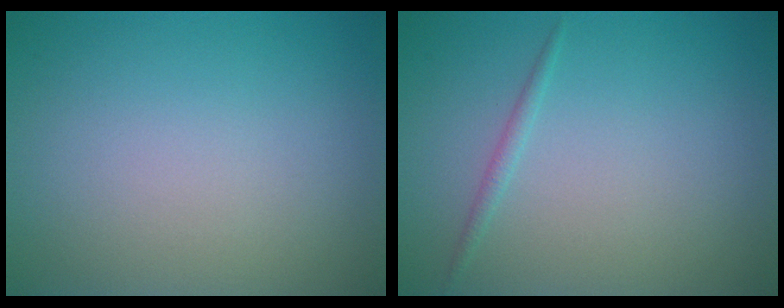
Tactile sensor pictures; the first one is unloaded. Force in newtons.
{"total": 0.8, "press": 0.8, "slide": 0.0}